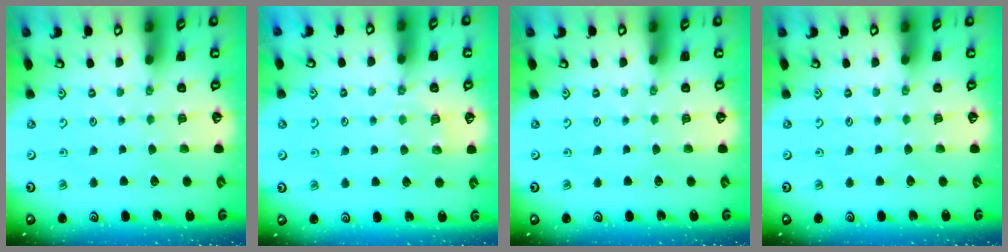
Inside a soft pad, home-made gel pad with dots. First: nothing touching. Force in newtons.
{"total": 3.8, "press": 3.7, "slide": 0.9}
{"total": 0.0}
{"total": 0.0}